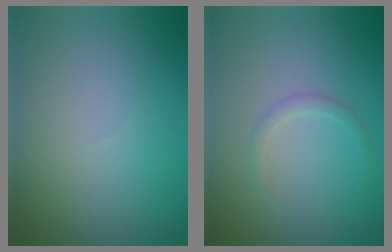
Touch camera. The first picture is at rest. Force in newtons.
{"total": 1.0, "press": 1.0, "slide": 0.1}